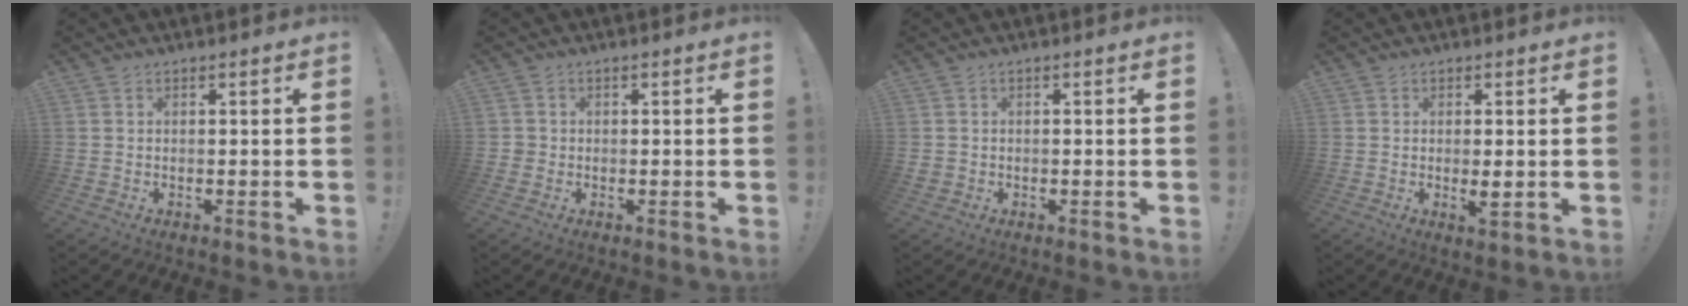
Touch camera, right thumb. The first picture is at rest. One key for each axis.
{"total": 1.5, "fx": -0.4, "fy": 1.4, "fz": 0.3, "tx": -0.005, "ty": 0.005, "tz": -0.007}
{"total": 1.4, "fx": -0.3, "fy": 1.3, "fz": 0.3, "tx": -0.012, "ty": 0.007, "tz": -0.004}
{"total": 3.0, "fx": 0.0, "fy": 0.6, "fz": 2.9, "tx": -0.041, "ty": -0.006, "tz": -0.001}